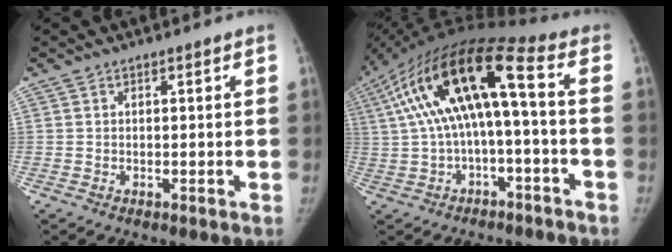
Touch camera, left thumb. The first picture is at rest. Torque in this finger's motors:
{"motor_torque": [-0.45, 2.10, 2.35, -0.42, 0.26]}